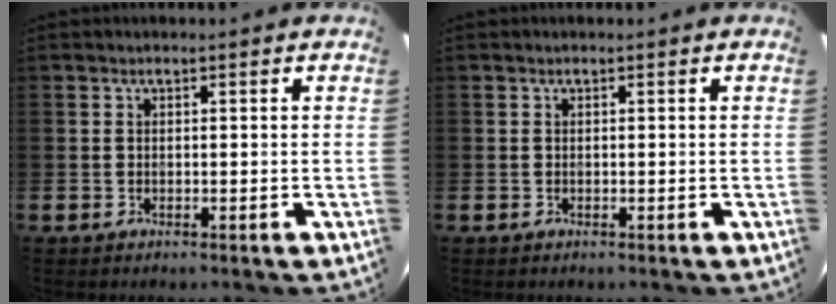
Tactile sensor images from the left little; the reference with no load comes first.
{"total": 0.0}